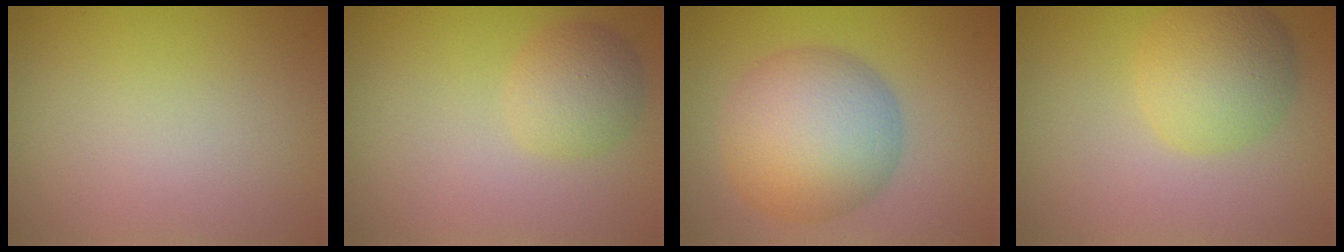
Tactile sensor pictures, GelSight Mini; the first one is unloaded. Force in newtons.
{"total": 2.7, "press": 2.7, "slide": 0.2}
{"total": 9.1, "press": 9.1, "slide": 0.3}
{"total": 4.9, "press": 4.9, "slide": 0.1}